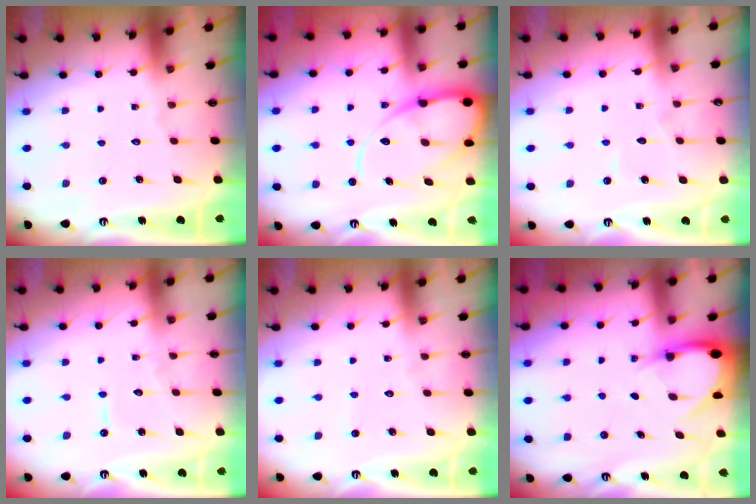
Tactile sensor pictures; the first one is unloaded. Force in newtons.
{"total": 14.0, "press": 14.0, "slide": 1.3}
{"total": 3.4, "press": 3.4, "slide": 0.2}
{"total": 4.6, "press": 4.6, "slide": 0.3}
{"total": 2.9, "press": 2.9, "slide": 0.3}
{"total": 4.7, "press": 4.6, "slide": 0.8}